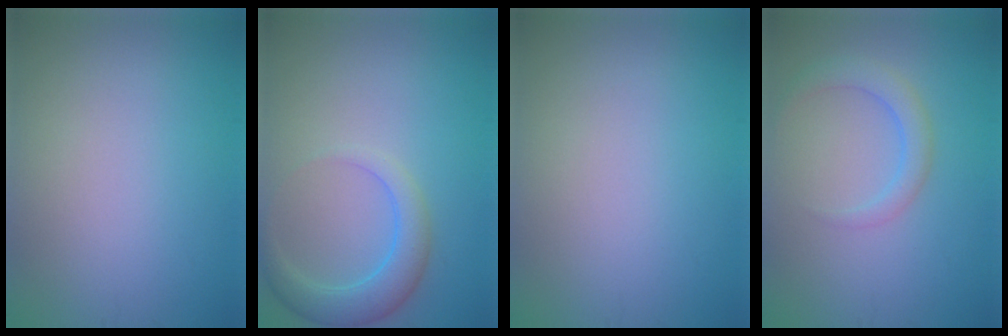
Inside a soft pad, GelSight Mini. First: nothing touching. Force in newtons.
{"total": 3.4, "press": 3.4, "slide": 0.3}
{"total": 0.0}
{"total": 2.2, "press": 2.2, "slide": 0.1}